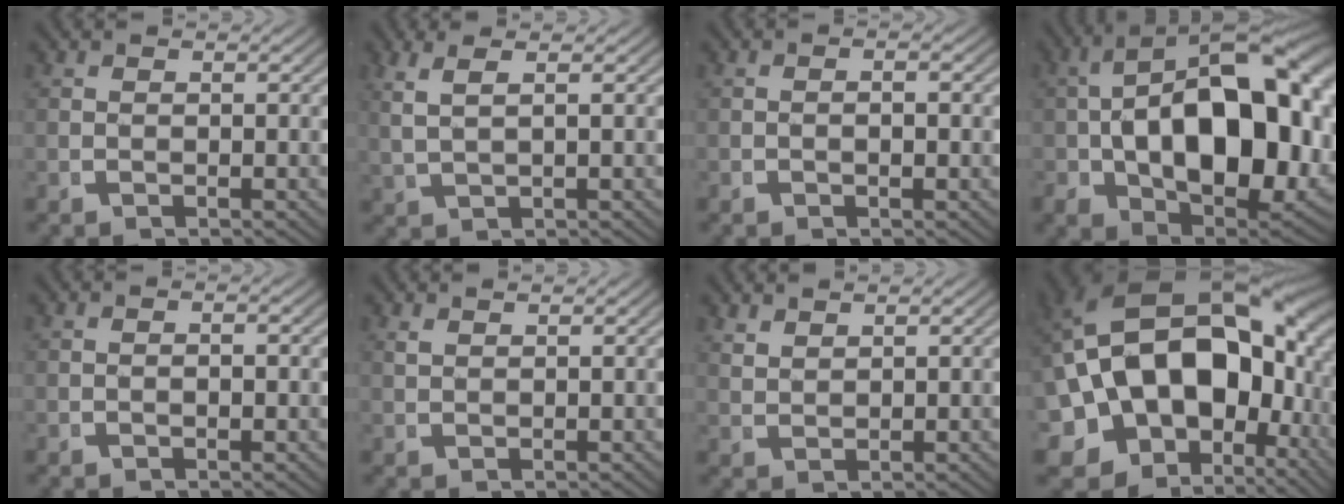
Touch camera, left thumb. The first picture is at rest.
{"total": 2.8, "force": [1.5, 0.8, 2.2], "torque": [-0.052, 0.001, 0.038]}
{"total": 1.0, "force": [-0.4, 0.4, 0.9], "torque": [-0.014, 0.000, -0.007]}
{"total": 21.4, "force": [-1.1, 13.0, 17.0], "torque": [-0.281, -0.071, 0.020]}
{"total": 0.7, "force": [-0.3, 0.3, 0.6], "torque": [-0.010, 0.001, -0.006]}
{"total": 1.0, "force": [1.0, -0.2, 0.2], "torque": [-0.003, 0.002, 0.024]}
{"total": 2.0, "force": [1.9, 0.0, 0.3], "torque": [0.002, 0.005, 0.045]}
{"total": 27.5, "force": [-1.0, 20.3, 18.5], "torque": [-0.362, -0.058, -0.010]}